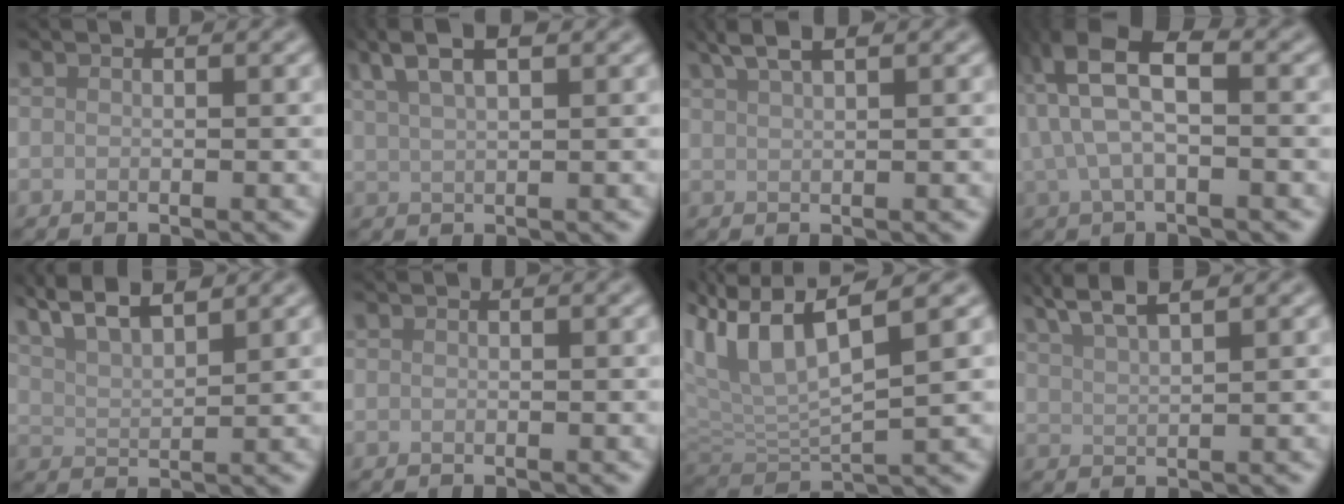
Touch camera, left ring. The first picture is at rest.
{"total": 4.6, "force": [3.0, 1.4, 3.2], "torque": [-0.062, 0.017, 0.056]}
{"total": 3.0, "force": [2.1, 0.7, 2.0], "torque": [-0.028, 0.010, 0.037]}
{"total": 7.8, "force": [2.2, 3.8, 6.4], "torque": [-0.144, 0.014, 0.041]}
{"total": 6.9, "force": [5.2, 1.8, 4.1], "torque": [-0.058, 0.028, 0.064]}
{"total": 0.0}
{"total": 7.6, "force": [3.3, 2.5, 6.4], "torque": [-0.131, 0.009, 0.060]}
{"total": 4.2, "force": [3.2, 0.8, 2.6], "torque": [-0.042, 0.019, 0.050]}